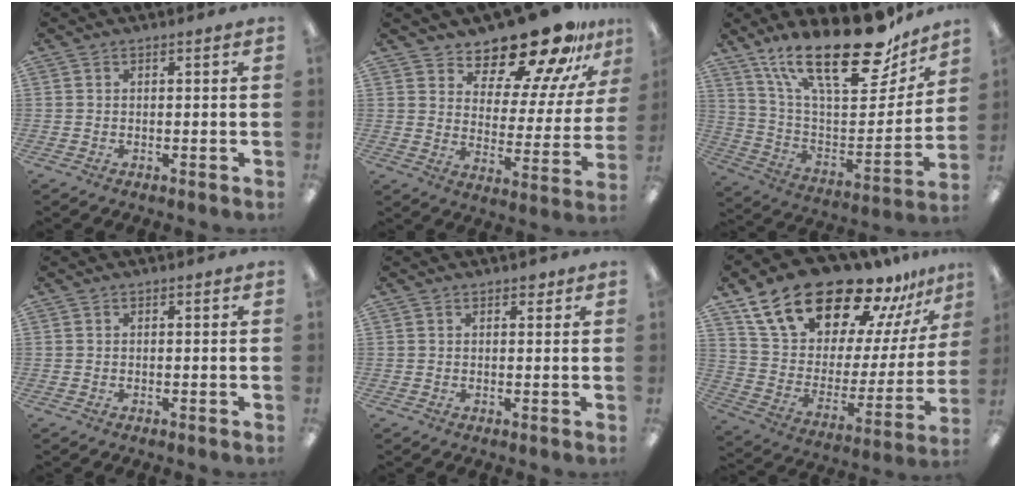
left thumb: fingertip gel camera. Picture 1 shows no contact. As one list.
[{"total": 19.6, "force": [16.9, 5.6, 8.1], "torque": [-0.117, -0.134, 0.284]}, {"total": 27.3, "force": [18.8, 10.1, 17.0], "torque": [-0.264, -0.120, 0.323]}, {"total": 0.0}, {"total": 1.5, "force": [1.1, 0.8, 0.6], "torque": [0.004, -0.006, 0.017]}, {"total": 24.4, "force": [18.2, 11.6, 11.2], "torque": [-0.182, -0.122, 0.328]}]